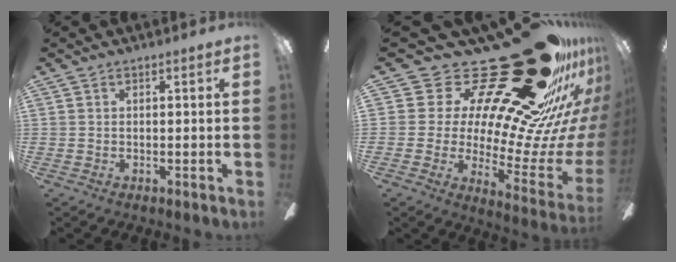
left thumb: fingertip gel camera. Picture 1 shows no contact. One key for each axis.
{"total": 38.0, "fx": 23.9, "fy": 14.7, "fz": 25.6, "tx": -0.289, "ty": -0.220, "tz": 0.470}